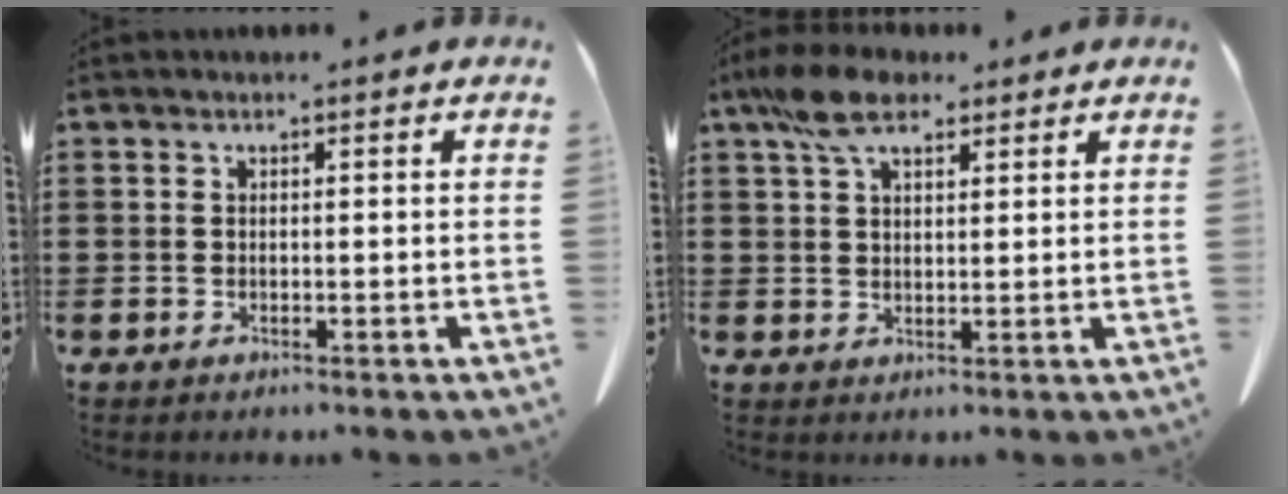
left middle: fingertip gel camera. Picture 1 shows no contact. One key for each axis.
{"total": 7.1, "fx": 4.8, "fy": 3.0, "fz": 4.2, "tx": -0.099, "ty": 0.002, "tz": 0.091}